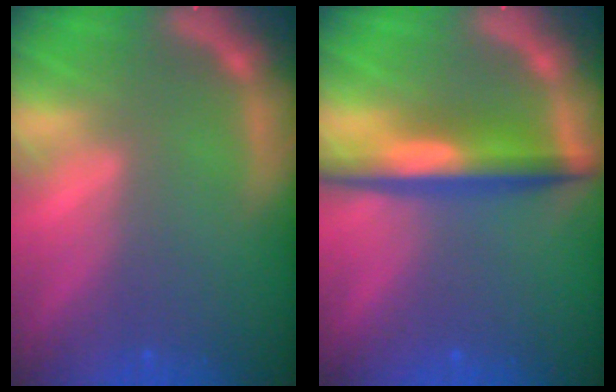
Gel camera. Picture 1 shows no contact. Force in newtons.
{"total": 5.5}